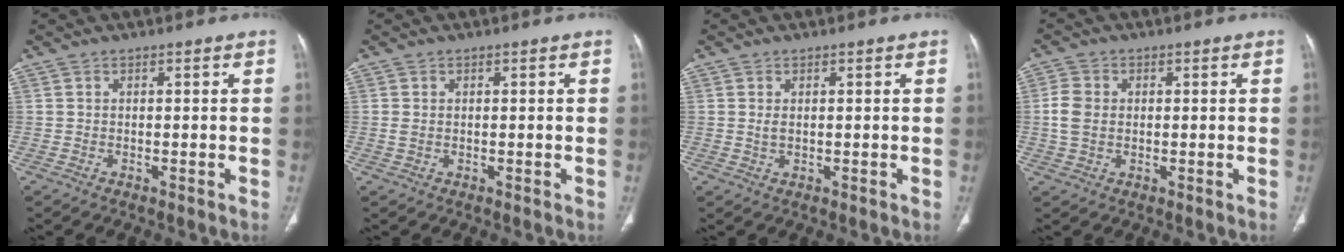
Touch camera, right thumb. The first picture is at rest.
{"total": 1.2, "force": [0.1, 0.8, 0.8], "torque": [-0.023, 0.004, 0.003]}
{"total": 1.5, "force": [0.3, 0.9, 1.2], "torque": [-0.026, -0.003, 0.009]}
{"total": 4.8, "force": [0.2, 3.6, 3.2], "torque": [-0.068, 0.008, 0.002]}